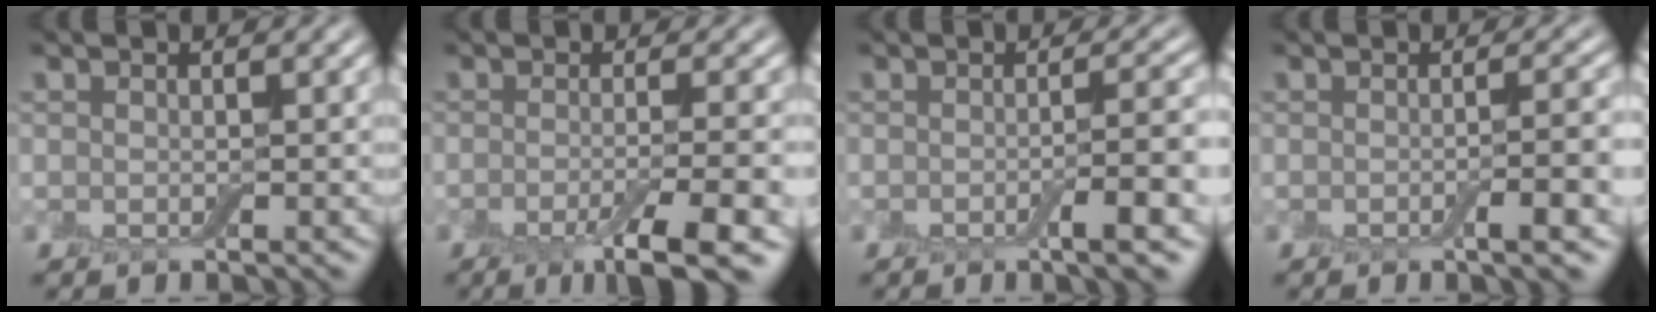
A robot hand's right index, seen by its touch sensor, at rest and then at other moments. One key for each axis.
{"total": 6.7, "fx": -3.2, "fy": 1.4, "fz": 5.8, "tx": -0.081, "ty": -0.007, "tz": -0.052}
{"total": 4.5, "fx": -1.3, "fy": 0.8, "fz": 4.3, "tx": -0.058, "ty": 0.006, "tz": -0.025}
{"total": 3.8, "fx": -0.9, "fy": 0.8, "fz": 3.6, "tx": -0.047, "ty": 0.004, "tz": -0.019}